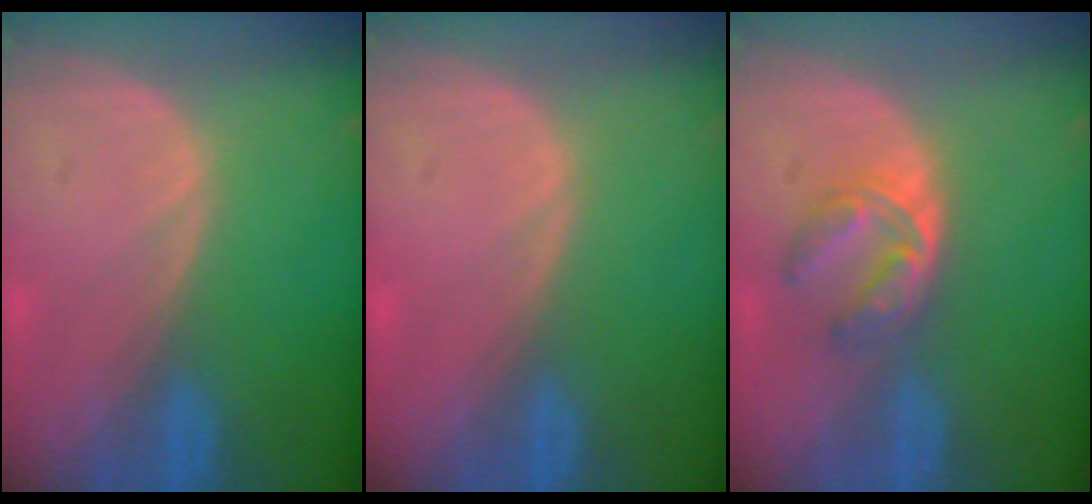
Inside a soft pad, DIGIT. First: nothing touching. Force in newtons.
{"total": 0.5, "press": 0.0, "slide": 0.5}
{"total": 5.2, "press": 4.8, "slide": 2.0}